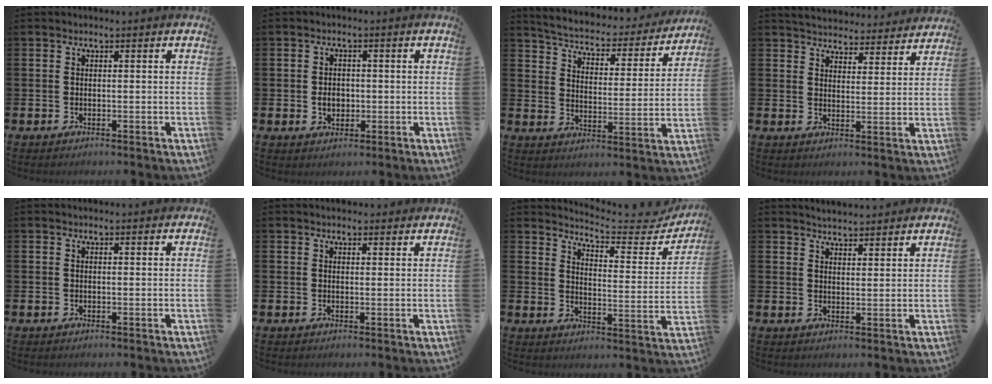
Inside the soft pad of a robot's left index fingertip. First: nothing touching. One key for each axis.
{"total": 2.5, "fx": -0.2, "fy": 2.0, "fz": 1.6, "tx": -0.013, "ty": -0.002, "tz": -0.012}
{"total": 4.5, "fx": 4.2, "fy": 1.2, "fz": 1.0, "tx": -0.047, "ty": -0.037, "tz": 0.065}
{"total": 5.0, "fx": 4.9, "fy": 0.9, "fz": -0.1, "tx": -0.016, "ty": -0.037, "tz": 0.085}
{"total": 0.6, "fx": 0.4, "fy": 0.2, "fz": 0.3, "tx": 0.003, "ty": 0.000, "tz": 0.005}
{"total": 1.8, "fx": 1.7, "fy": 0.5, "fz": 0.0, "tx": 0.005, "ty": -0.004, "tz": 0.030}
{"total": 5.2, "fx": 4.9, "fy": 0.4, "fz": 1.5, "tx": -0.038, "ty": -0.045, "tz": 0.076}
{"total": 3.6, "fx": 3.6, "fy": 0.3, "fz": 0.1, "tx": -0.008, "ty": -0.018, "tz": 0.066}